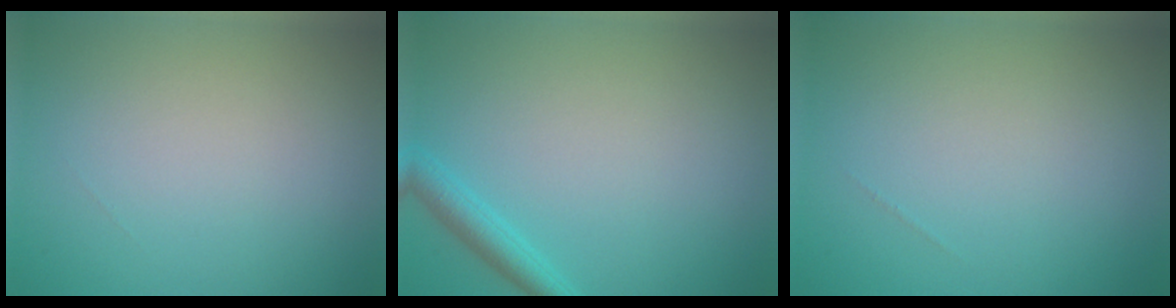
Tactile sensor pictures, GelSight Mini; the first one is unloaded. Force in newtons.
{"total": 2.0, "press": 2.0, "slide": 0.2}
{"total": 0.0}